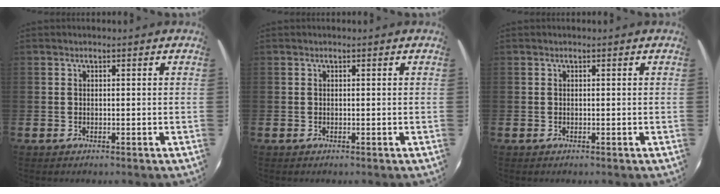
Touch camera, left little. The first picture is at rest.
{"total": 0.0}
{"total": 0.0}